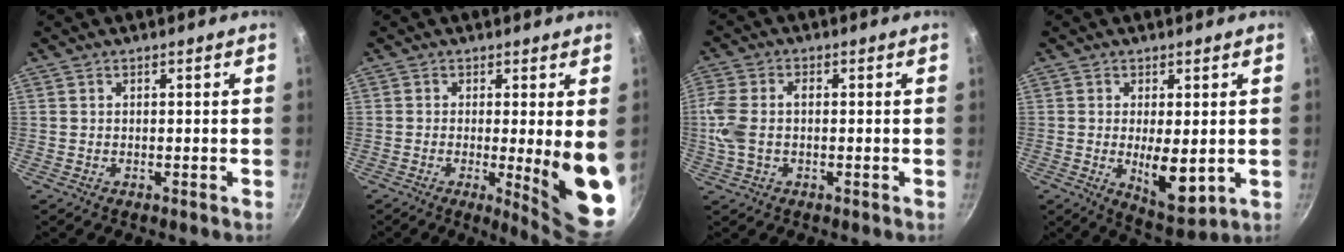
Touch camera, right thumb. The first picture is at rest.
{"total": 11.4, "force": [-1.0, 1.6, 11.3], "torque": [-0.140, -0.025, -0.008]}
{"total": 7.5, "force": [-0.2, 4.5, 5.9], "torque": [-0.135, 0.009, -0.013]}
{"total": 8.8, "force": [-0.4, 3.6, 8.1], "torque": [-0.115, -0.022, 0.009]}